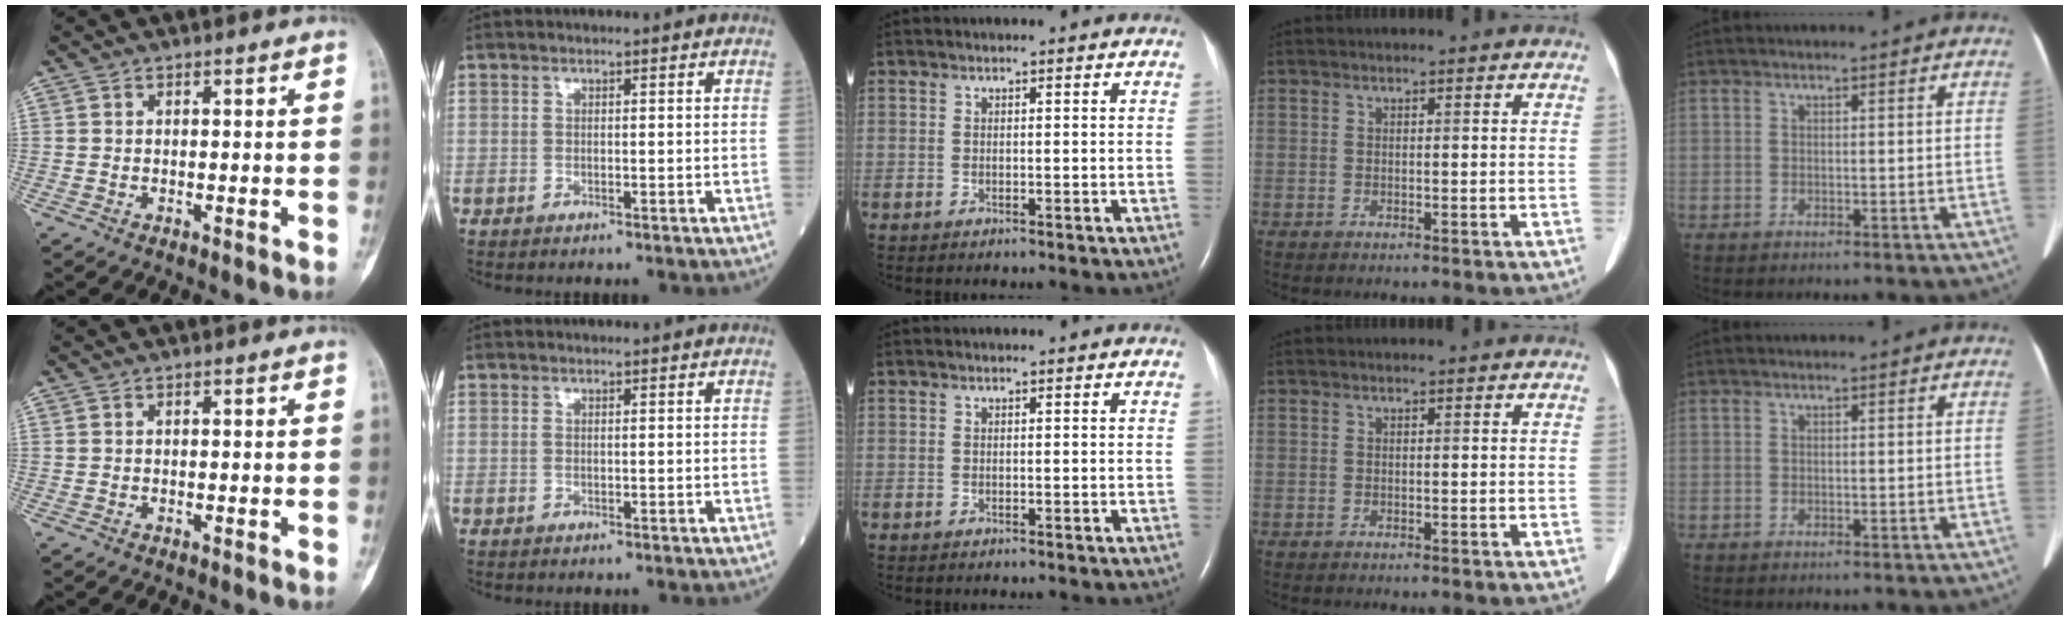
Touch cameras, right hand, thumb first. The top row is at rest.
{}